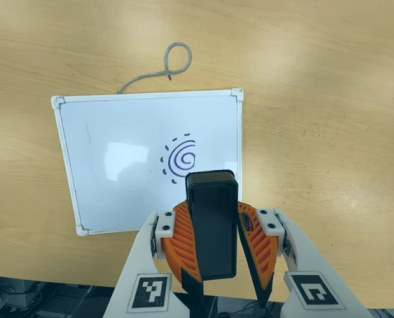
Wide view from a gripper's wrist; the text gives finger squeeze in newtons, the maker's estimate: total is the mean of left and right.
{"total": 10.8, "left": 11.0, "right": 10.5}